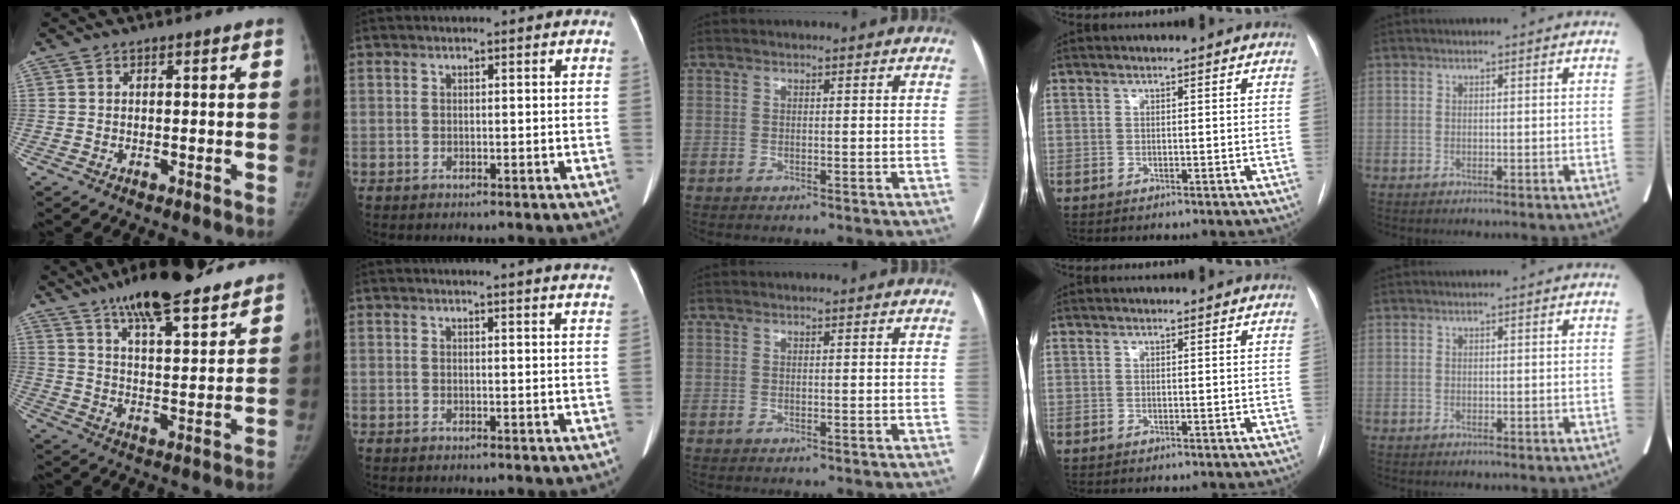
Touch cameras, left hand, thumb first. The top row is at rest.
{"thumb": {"total": 20.2, "force": [15.5, 5.1, 11.9], "torque": [-0.152, -0.056, 0.243]}, "index": {"total": 11.4, "force": [10.9, -0.3, 3.5], "torque": [-0.041, -0.028, 0.105]}}